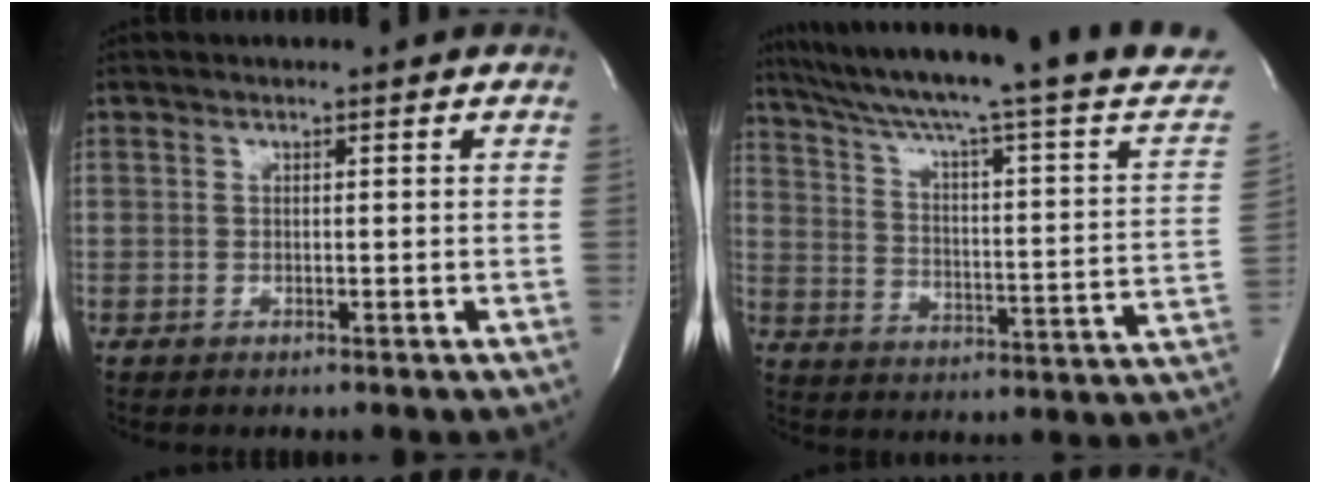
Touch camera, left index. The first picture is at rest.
{"total": 29.3, "force": [25.2, 0.3, 15.0], "torque": [-0.233, -0.052, 0.331]}